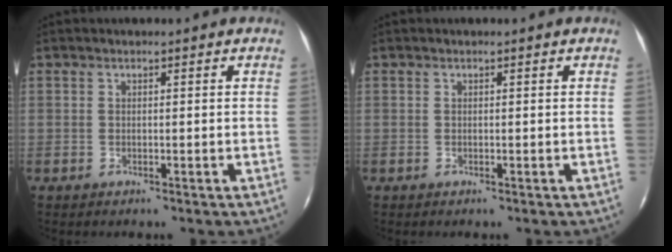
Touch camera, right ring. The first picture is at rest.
{"total": 0.0}